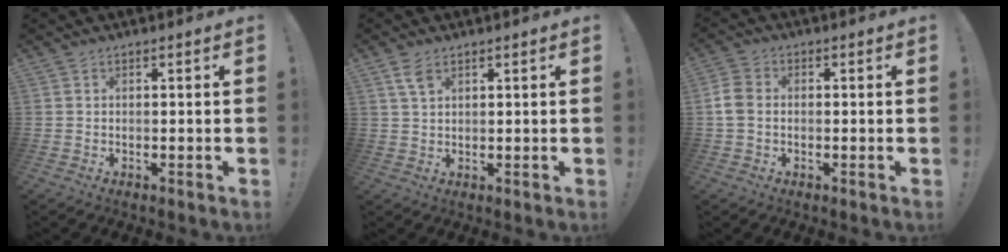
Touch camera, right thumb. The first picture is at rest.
{"total": 4.1, "force": [2.3, 2.0, 2.7], "torque": [-0.041, -0.011, 0.042]}
{"total": 5.7, "force": [-0.5, 4.3, 3.7], "torque": [-0.096, 0.011, -0.007]}